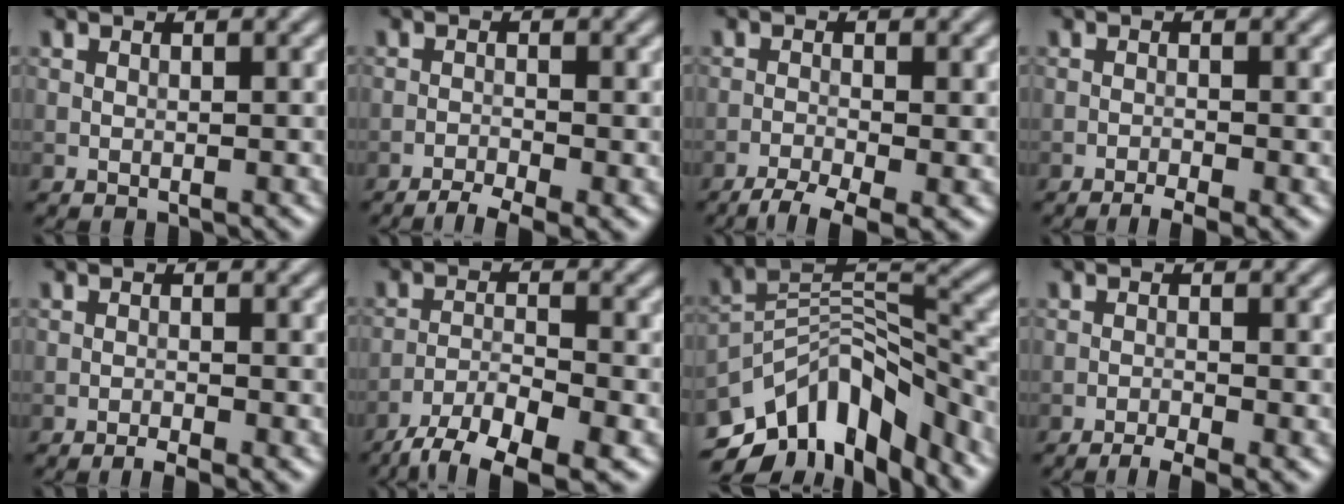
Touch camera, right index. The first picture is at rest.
{"total": 2.8, "force": [-2.1, 0.5, 1.9], "torque": [-0.038, 0.001, -0.040]}
{"total": 3.7, "force": [-2.6, 0.7, 2.5], "torque": [-0.050, -0.005, -0.053]}
{"total": 2.0, "force": [-1.4, 0.4, 1.5], "torque": [-0.028, 0.002, -0.025]}
{"total": 1.7, "force": [-1.1, 0.3, 1.3], "torque": [-0.022, 0.002, -0.019]}
{"total": 7.0, "force": [-5.2, 1.8, 4.3], "torque": [-0.071, -0.003, -0.091]}
{"total": 10.7, "force": [-7.6, 4.9, 5.8], "torque": [-0.096, 0.014, -0.139]}
{"total": 2.5, "force": [-1.7, 0.4, 1.8], "torque": [-0.035, 0.002, -0.032]}